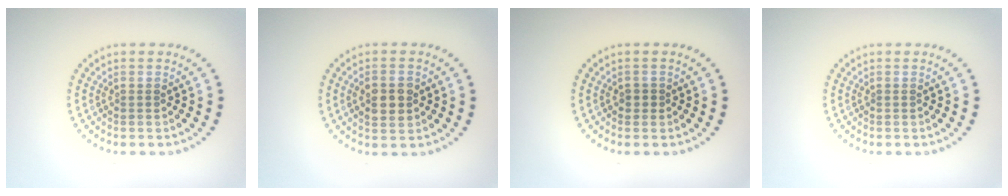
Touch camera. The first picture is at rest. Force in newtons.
{"total": 2.9, "press": 2.9, "slide": 0.2}
{"total": 0.9, "press": 0.8, "slide": 0.4}
{"total": 0.0}